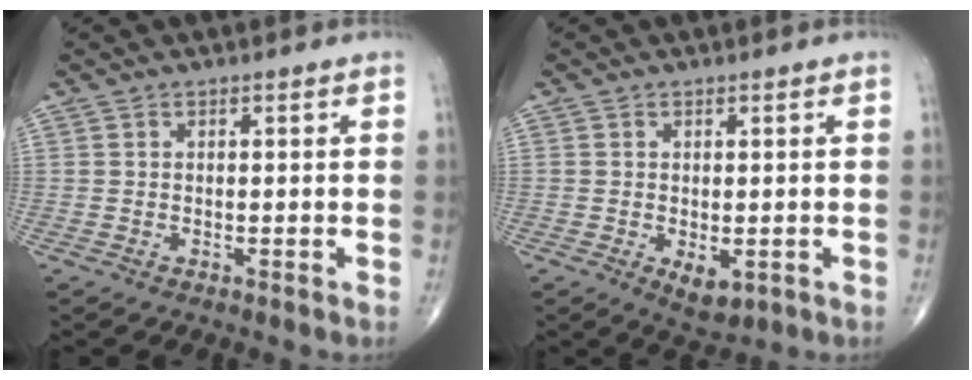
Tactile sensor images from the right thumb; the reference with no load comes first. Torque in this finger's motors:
{"motor_torque": [0.50, 0.84, -0.18, -0.01, 0.11]}